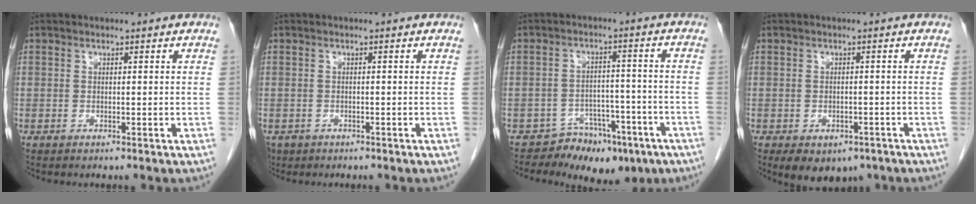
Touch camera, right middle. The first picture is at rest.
{"total": 3.0, "force": [-2.0, 2.2, 0.6], "torque": [-0.014, -0.001, -0.033]}
{"total": 8.5, "force": [-5.9, 5.1, 3.1], "torque": [-0.027, 0.025, -0.084]}
{"total": 7.2, "force": [-4.7, 4.3, 3.3], "torque": [-0.038, 0.003, -0.059]}